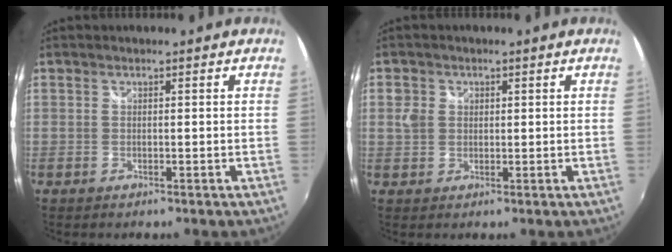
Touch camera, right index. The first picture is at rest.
{"total": 2.8, "force": [0.3, 2.6, 0.9], "torque": [-0.017, 0.006, 0.002]}